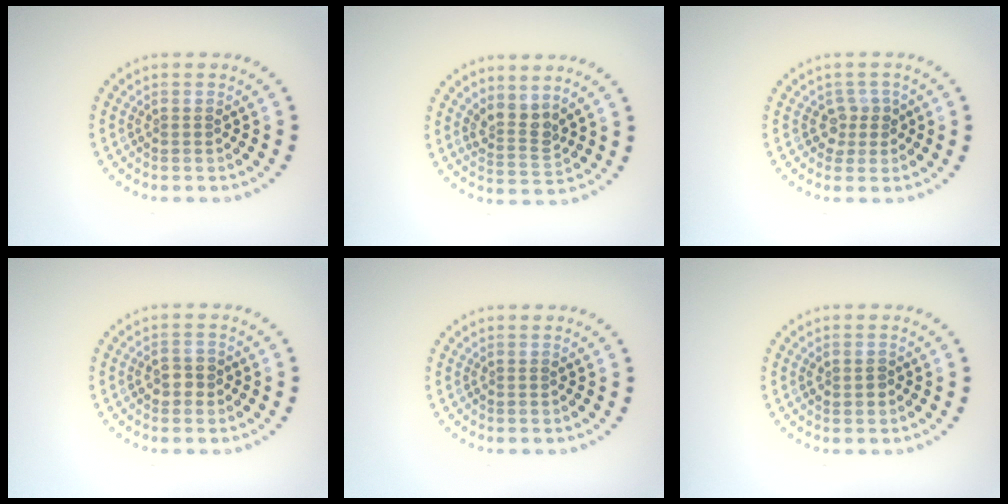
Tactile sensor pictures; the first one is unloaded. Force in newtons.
{"total": 2.6, "press": 1.9, "slide": 1.7}
{"total": 1.8, "press": 1.4, "slide": 1.1}
{"total": 1.6, "press": 1.6, "slide": 0.2}
{"total": 0.0}
{"total": 1.2, "press": 1.2, "slide": 0.2}